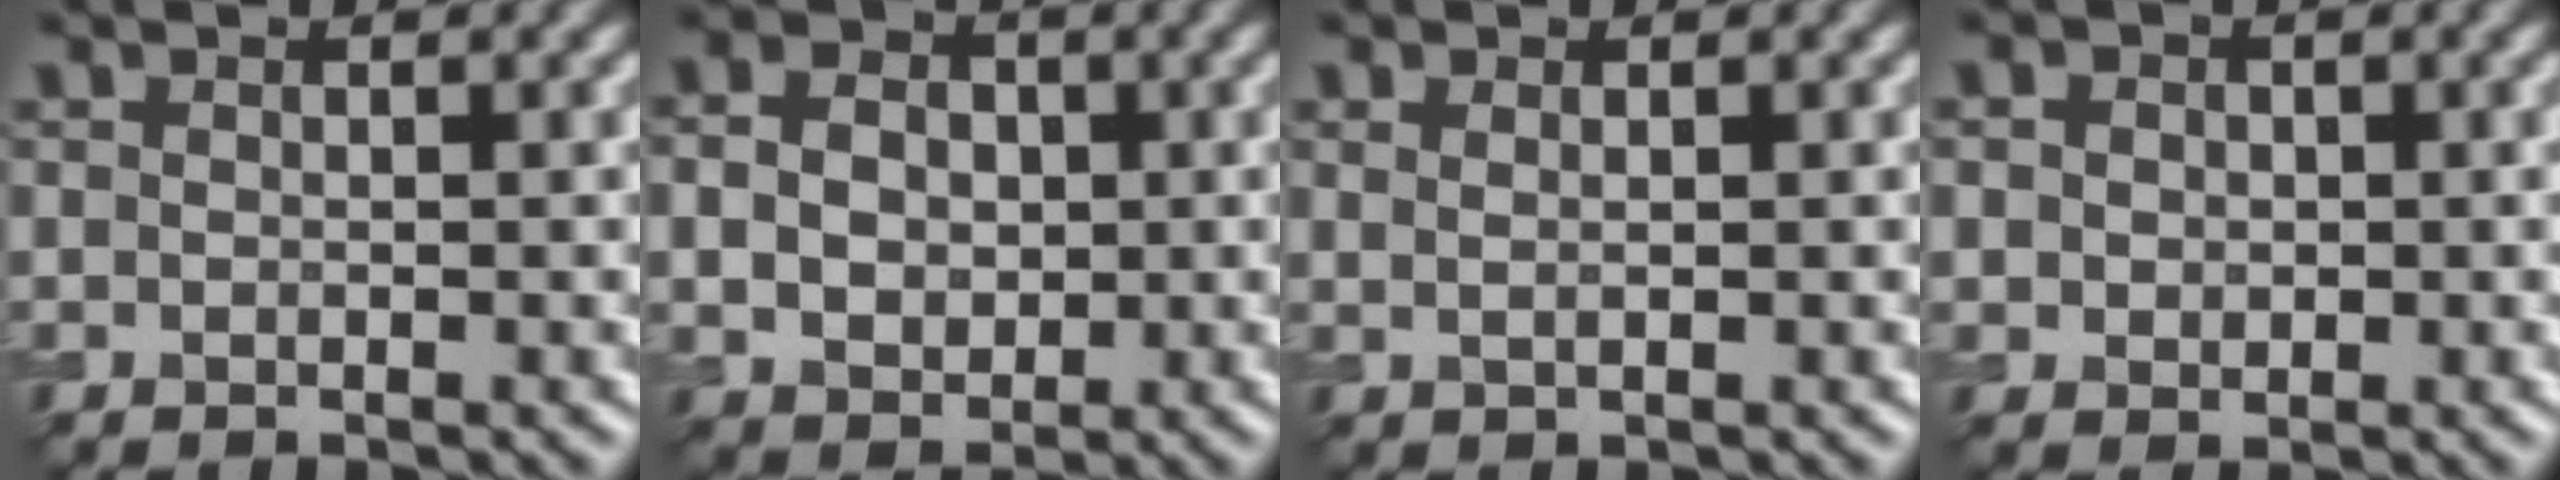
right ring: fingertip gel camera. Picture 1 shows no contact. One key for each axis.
{"total": 4.6, "fx": 0.1, "fy": 3.6, "fz": 2.8, "tx": -0.058, "ty": 0.003, "tz": -0.003}
{"total": 0.9, "fx": 0.5, "fy": 0.4, "fz": 0.6, "tx": -0.012, "ty": -0.003, "tz": 0.013}
{"total": 2.9, "fx": 0.8, "fy": 2.5, "fz": 1.3, "tx": -0.019, "ty": 0.011, "tz": 0.002}